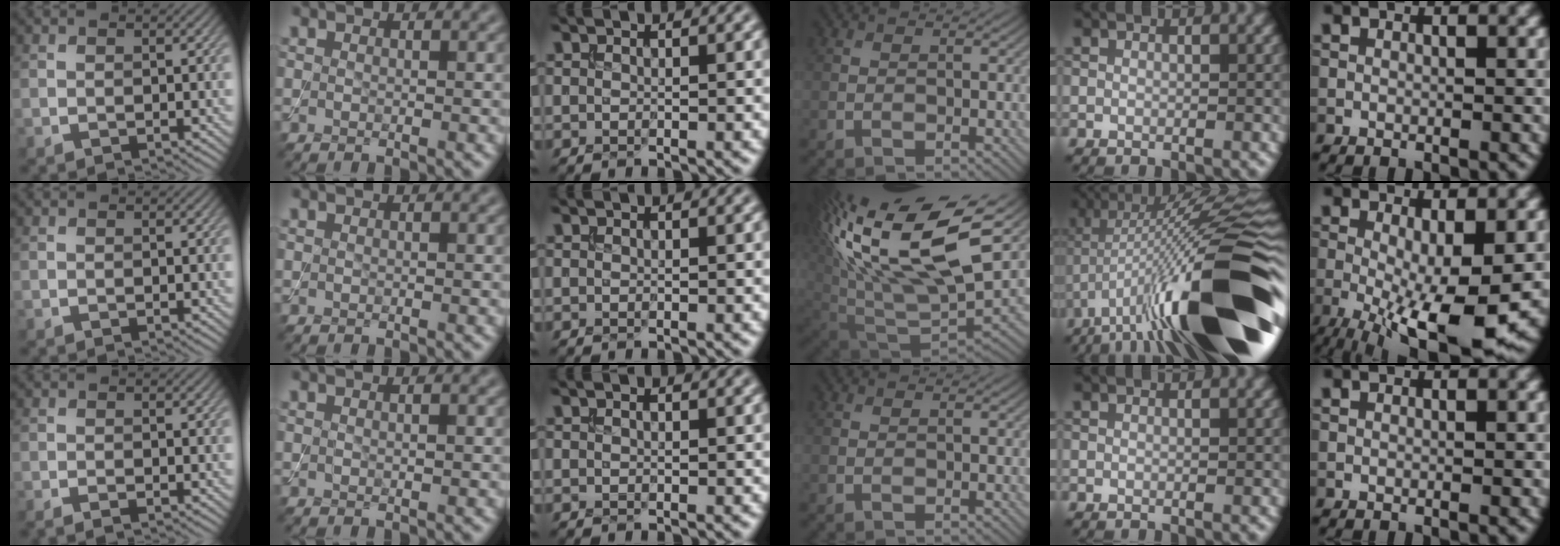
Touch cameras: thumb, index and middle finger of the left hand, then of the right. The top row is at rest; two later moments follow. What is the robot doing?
{"motion": "assemble", "object": "toy tower of hanoi"}